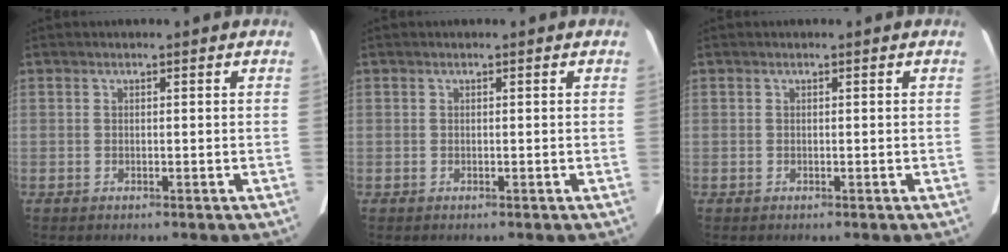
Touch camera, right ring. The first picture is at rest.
{"total": 0.0}
{"total": 0.0}